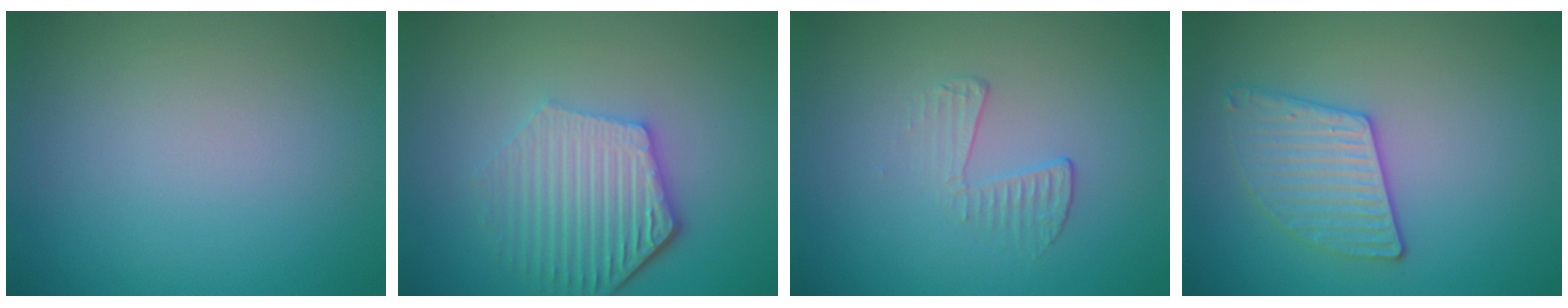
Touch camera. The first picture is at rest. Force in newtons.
{"total": 5.5, "press": 4.3, "slide": 3.5}
{"total": 1.8, "press": 0.5, "slide": 1.7}
{"total": 3.0, "press": 2.9, "slide": 0.4}